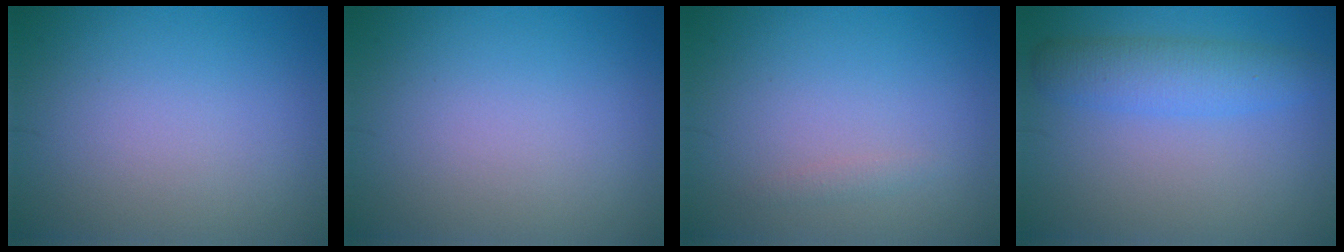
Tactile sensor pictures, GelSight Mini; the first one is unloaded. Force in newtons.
{"total": 0.0}
{"total": 0.7, "press": 0.7, "slide": 0.0}
{"total": 3.9, "press": 3.9, "slide": 0.1}